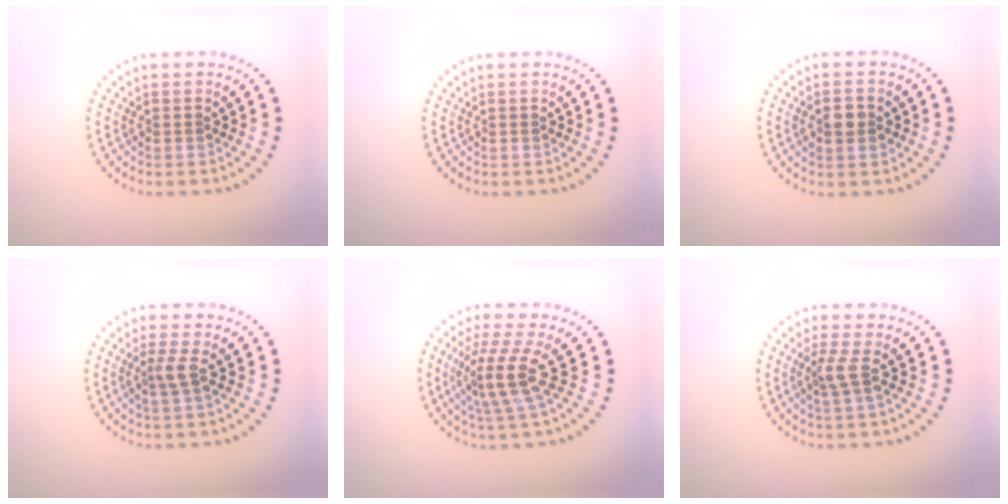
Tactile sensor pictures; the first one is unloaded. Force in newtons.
{"total": 0.0}
{"total": 2.5, "press": 2.5, "slide": 0.3}
{"total": 1.8, "press": 1.3, "slide": 1.3}
{"total": 3.9, "press": 2.9, "slide": 2.6}
{"total": 1.9, "press": 1.4, "slide": 1.3}